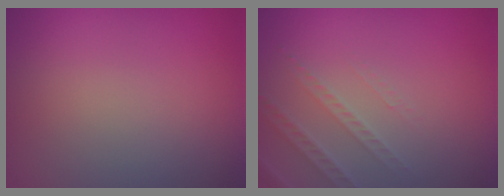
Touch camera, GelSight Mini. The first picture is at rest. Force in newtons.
{"total": 2.2, "press": 2.1, "slide": 0.7}